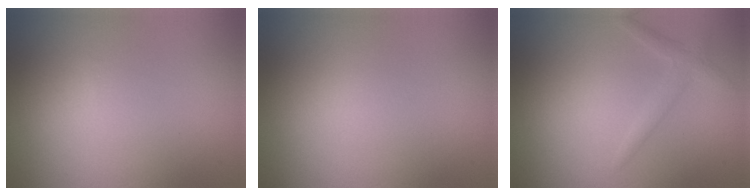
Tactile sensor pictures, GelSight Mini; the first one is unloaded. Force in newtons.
{"total": 0.0}
{"total": 1.6, "press": 1.6, "slide": 0.1}